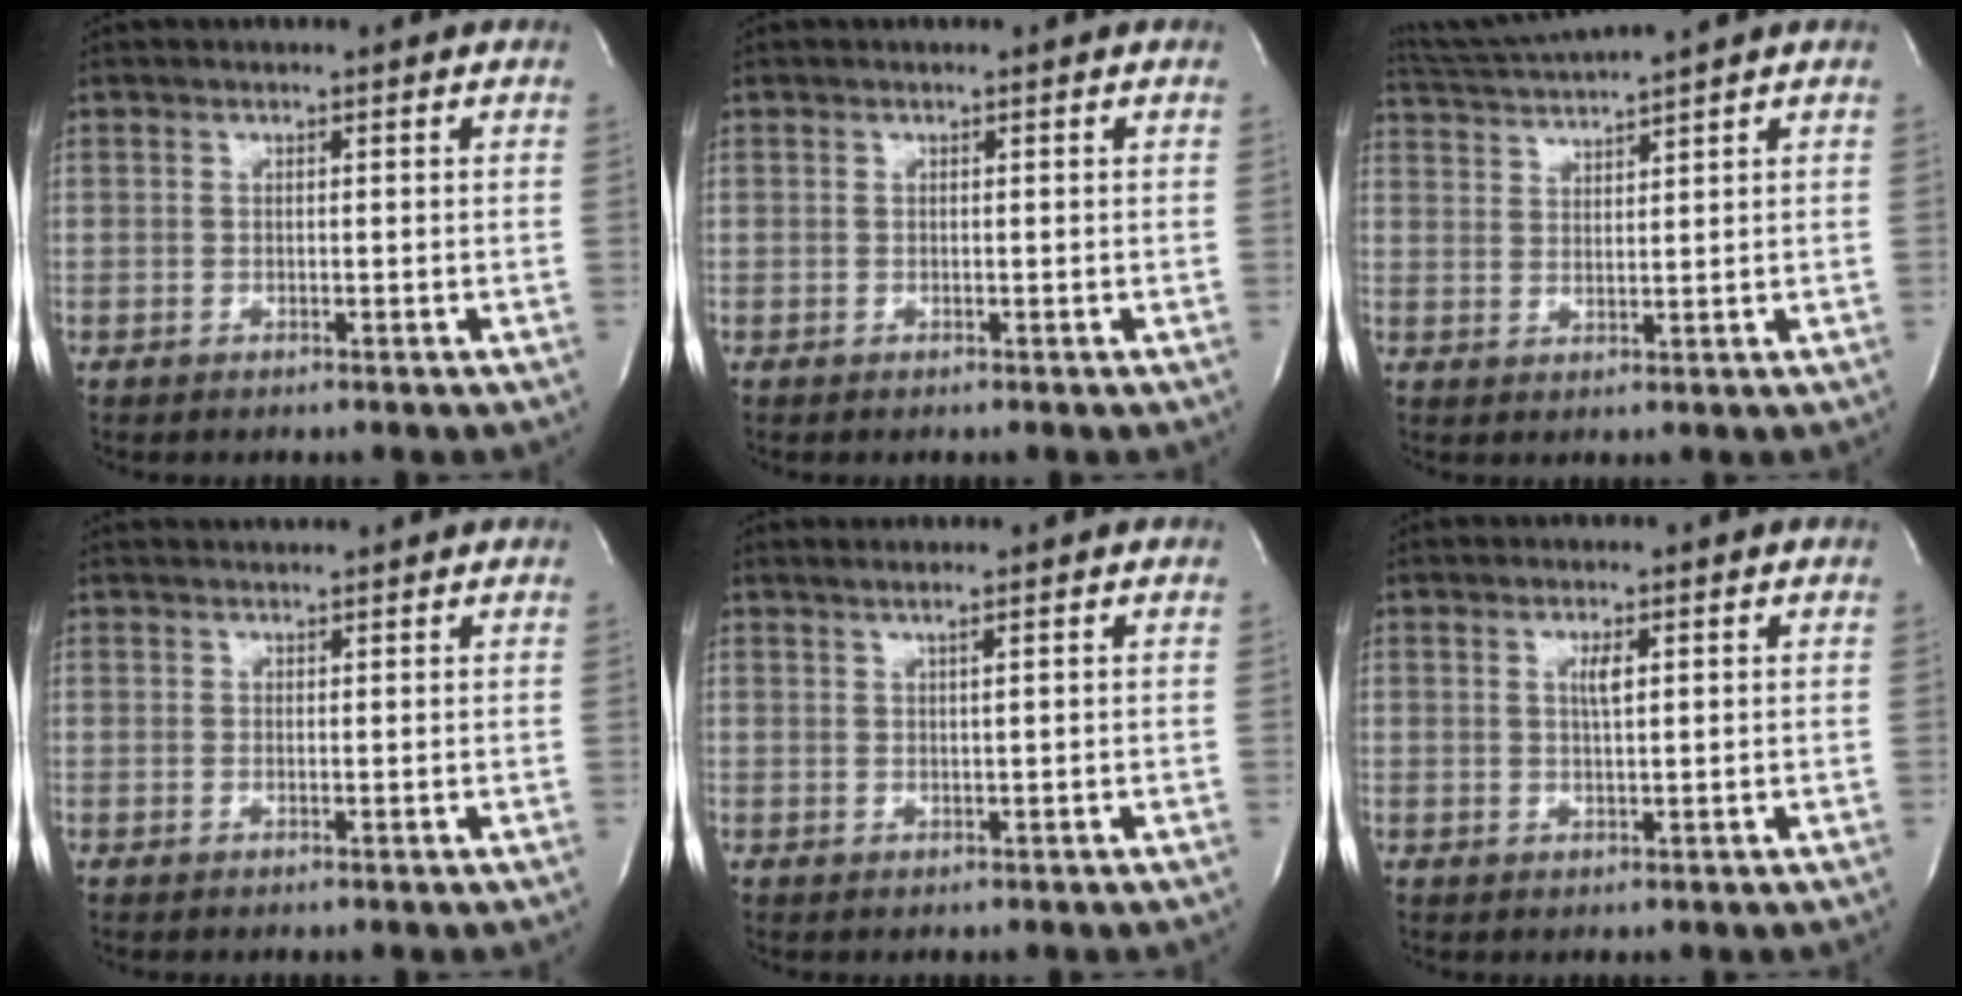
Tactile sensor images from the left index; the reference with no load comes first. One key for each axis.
{"total": 0.0}
{"total": 6.5, "fx": 5.9, "fy": -2.0, "fz": 1.8, "tx": -0.041, "ty": 0.003, "tz": 0.114}
{"total": 2.9, "fx": 2.9, "fy": -0.1, "fz": 0.5, "tx": -0.008, "ty": 0.022, "tz": 0.044}
{"total": 1.4, "fx": 0.8, "fy": -0.6, "fz": 0.9, "tx": -0.030, "ty": -0.005, "tz": 0.020}
{"total": 1.9, "fx": 0.5, "fy": 0.2, "fz": 1.8, "tx": -0.040, "ty": -0.005, "tz": 0.009}